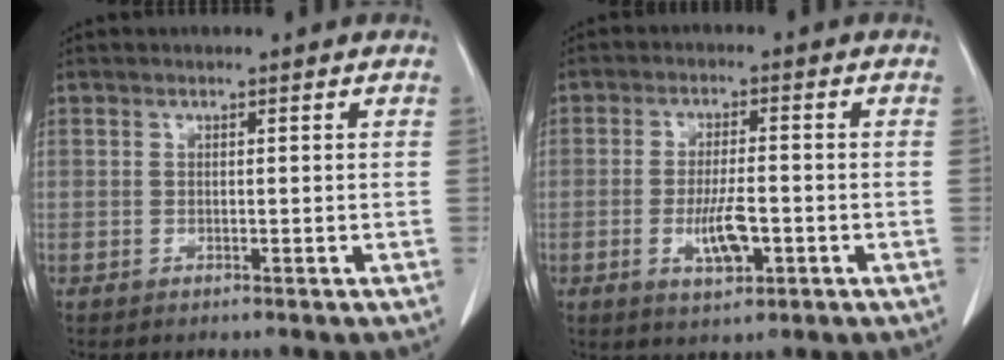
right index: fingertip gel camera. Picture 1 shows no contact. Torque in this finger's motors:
{"motor_torque": [0.03, -0.02, -0.01, 0.01]}